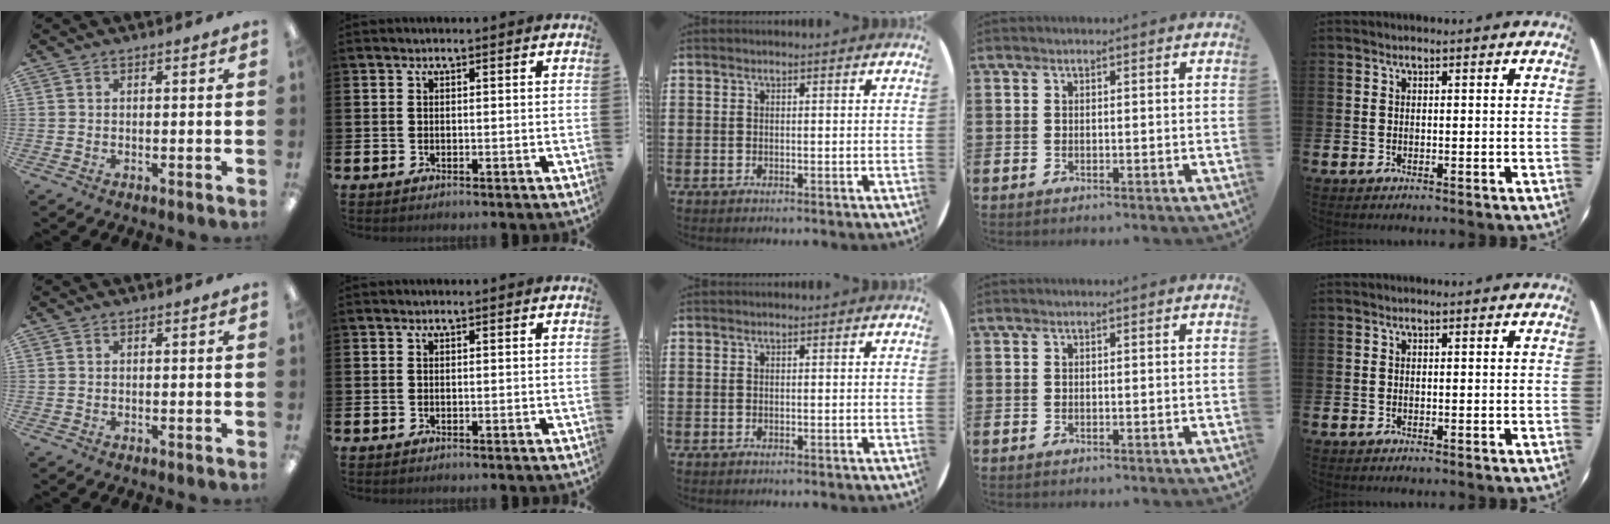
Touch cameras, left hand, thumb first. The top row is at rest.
{}